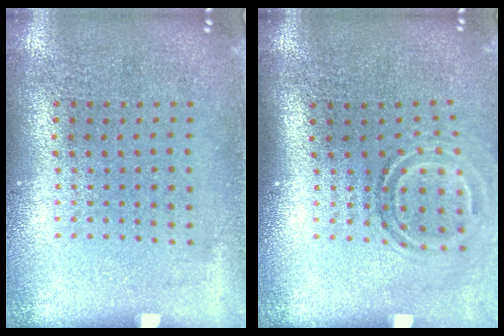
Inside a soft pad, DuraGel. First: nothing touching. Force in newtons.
{"total": 1.8, "press": 1.1, "slide": 1.4}